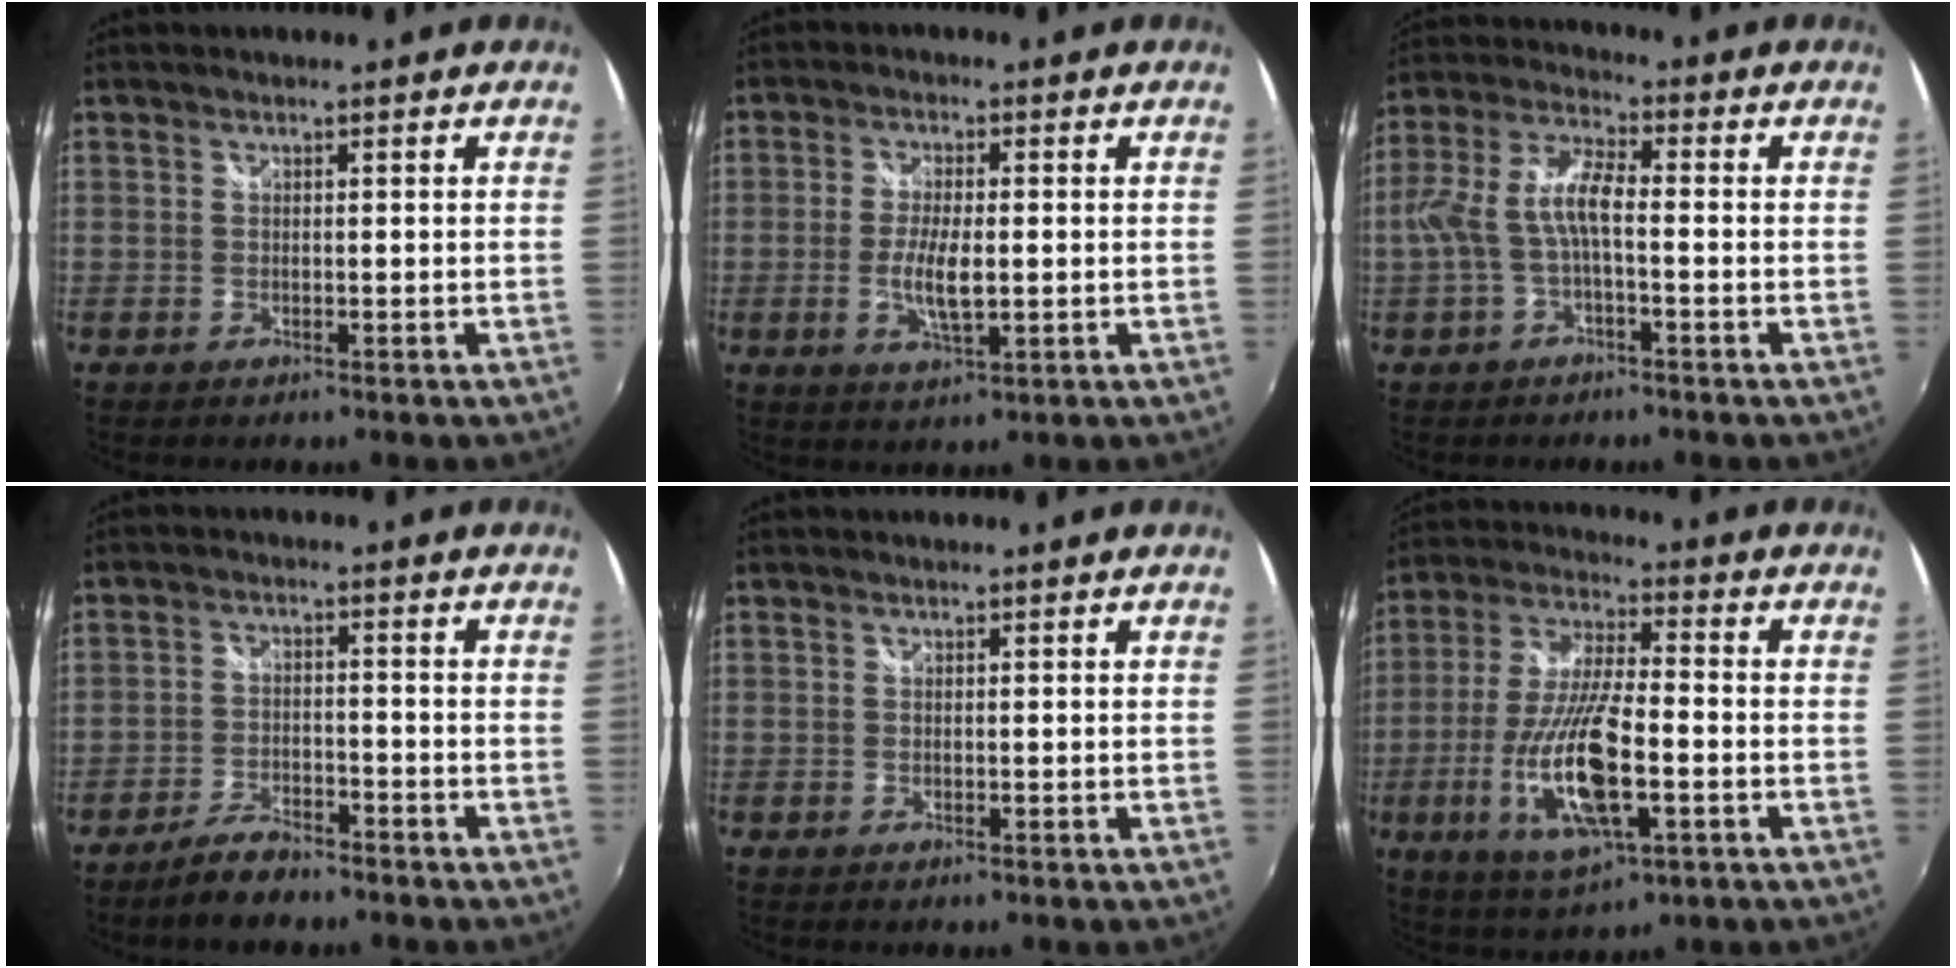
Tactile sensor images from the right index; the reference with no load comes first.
{"total": 6.0, "force": [-0.9, 1.8, 5.7], "torque": [-0.113, -0.009, -0.015]}
{"total": 8.0, "force": [-1.8, 2.3, 7.4], "torque": [-0.165, 0.010, -0.031]}
{"total": 5.8, "force": [-4.8, 1.7, 2.7], "torque": [-0.074, -0.001, -0.088]}
{"total": 0.0}
{"total": 17.2, "force": [-5.1, 5.0, 15.7], "torque": [-0.325, -0.021, -0.091]}